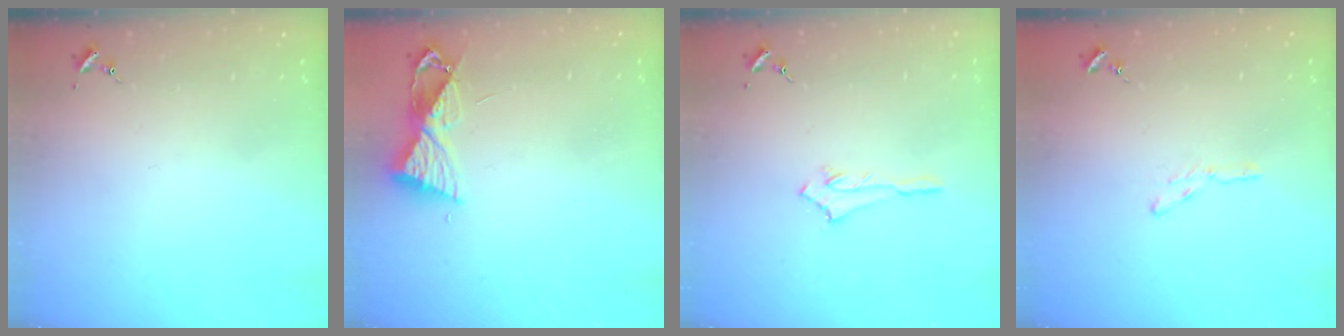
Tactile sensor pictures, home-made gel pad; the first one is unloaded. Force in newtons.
{"total": 8.2, "press": 8.2, "slide": 0.8}
{"total": 2.8, "press": 2.8, "slide": 0.4}
{"total": 3.7, "press": 3.7, "slide": 0.3}